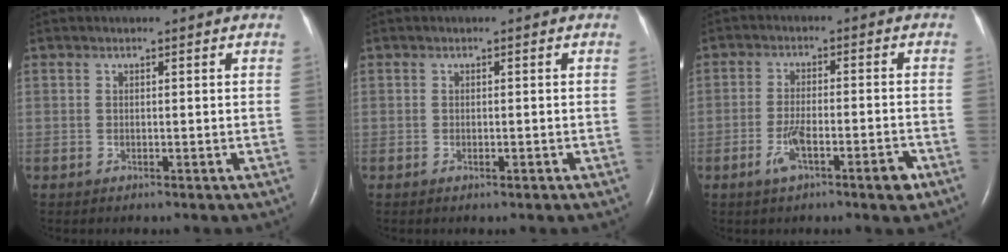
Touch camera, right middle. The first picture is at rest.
{"total": 0.7, "force": [-0.4, 0.2, 0.5], "torque": [-0.010, -0.001, -0.002]}
{"total": 7.5, "force": [-3.9, 1.3, 6.2], "torque": [-0.115, 0.000, -0.063]}